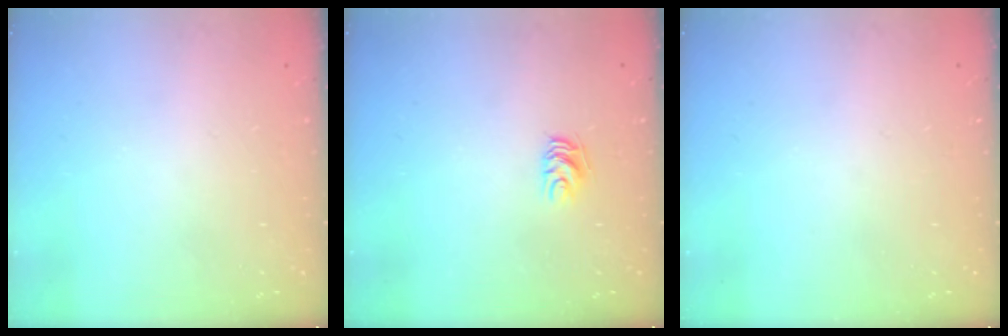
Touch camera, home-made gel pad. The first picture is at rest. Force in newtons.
{"total": 5.3, "press": 5.3, "slide": 0.5}
{"total": 0.0}